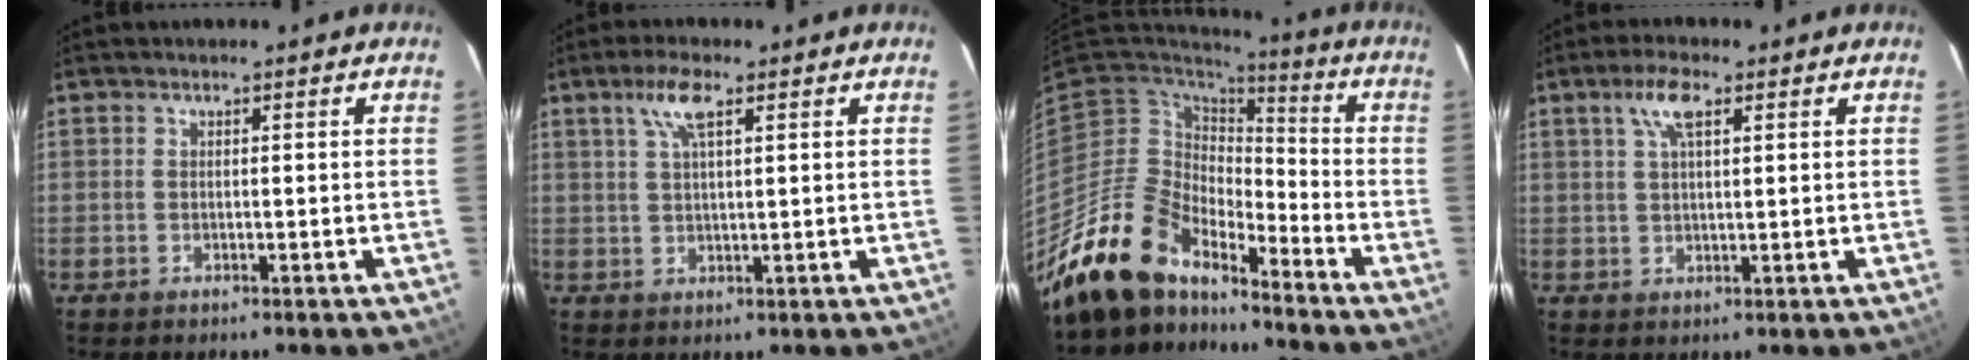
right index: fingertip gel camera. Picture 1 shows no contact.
{"total": 4.8, "force": [2.6, 0.8, 4.0], "torque": [-0.080, 0.006, 0.049]}
{"total": 14.8, "force": [-13.0, 5.3, 4.5], "torque": [-0.098, 0.006, -0.248]}
{"total": 4.7, "force": [2.4, 1.2, 3.9], "torque": [-0.076, 0.008, 0.044]}